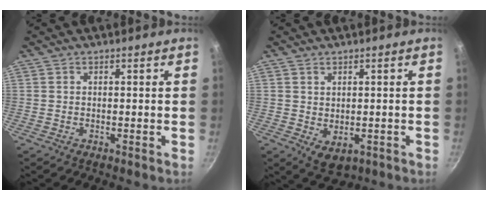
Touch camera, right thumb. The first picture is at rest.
{"total": 3.9, "force": [0.0, 3.0, 2.6], "torque": [-0.029, -0.007, 0.009]}